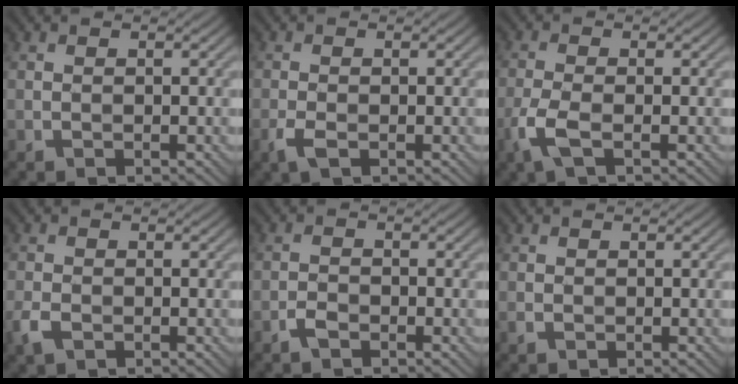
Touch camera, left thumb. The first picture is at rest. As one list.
[{"total": 2.1, "force": [-1.1, 0.6, 1.7], "torque": [-0.042, -0.002, -0.025]}, {"total": 4.0, "force": [-1.9, 1.1, 3.4], "torque": [-0.086, -0.001, -0.046]}, {"total": 2.4, "force": [-1.3, 1.4, 1.5], "torque": [-0.041, -0.005, -0.029]}, {"total": 1.7, "force": [-1.3, 0.6, 0.9], "torque": [-0.019, 0.002, -0.029]}, {"total": 0.5, "force": [-0.2, 0.4, 0.2], "torque": [-0.006, -0.002, -0.005]}]